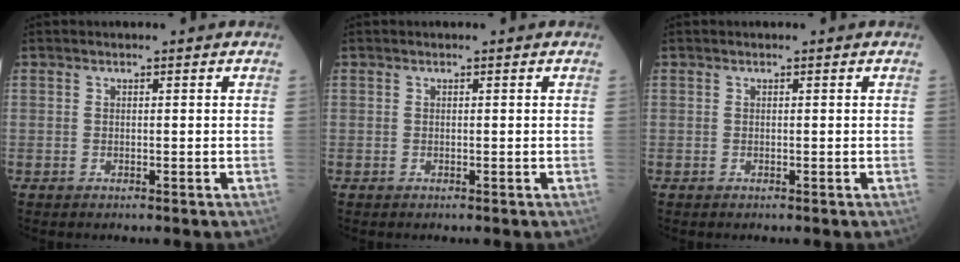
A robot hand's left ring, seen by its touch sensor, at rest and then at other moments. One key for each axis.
{"total": 0.0}
{"total": 0.0}